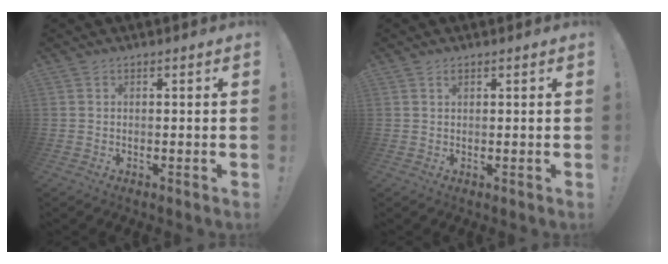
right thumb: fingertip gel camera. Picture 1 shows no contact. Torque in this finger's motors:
{"motor_torque": [-0.08, -0.06, -0.25, 0.22, 0.00]}